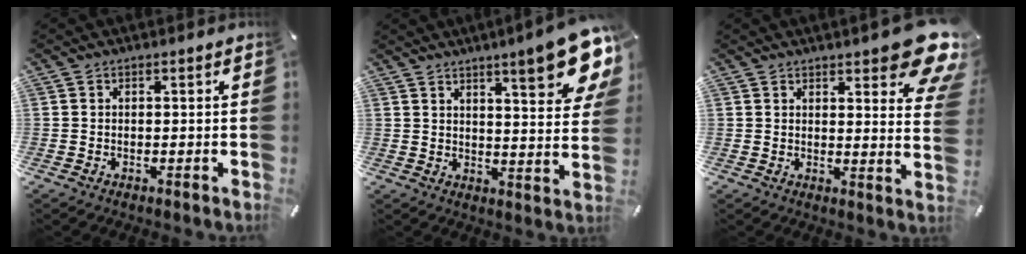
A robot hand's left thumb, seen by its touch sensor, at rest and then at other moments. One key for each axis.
{"total": 14.1, "fx": 8.9, "fy": 3.0, "fz": 10.6, "tx": -0.146, "ty": -0.055, "tz": 0.141}
{"total": 11.4, "fx": 7.7, "fy": 3.4, "fz": 7.6, "tx": -0.091, "ty": -0.059, "tz": 0.134}